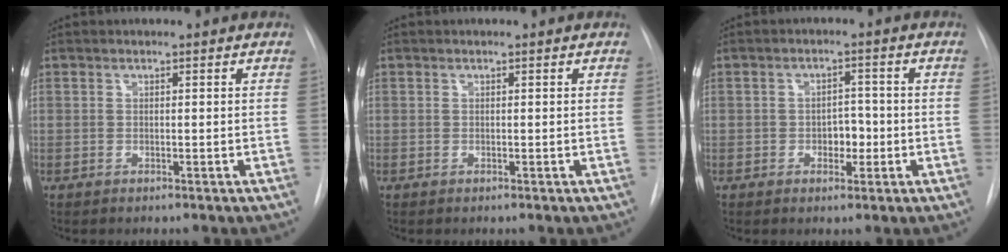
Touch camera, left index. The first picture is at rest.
{"total": 0.0}
{"total": 3.3, "force": [-1.2, 2.1, 2.3], "torque": [-0.025, 0.001, -0.015]}